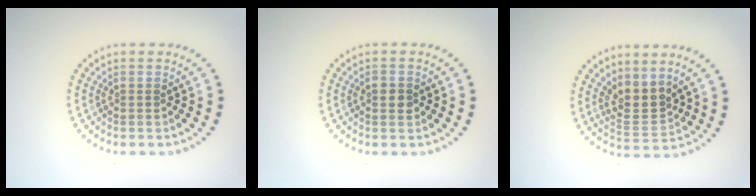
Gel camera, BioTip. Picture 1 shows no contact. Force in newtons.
{"total": 1.3, "press": 1.3, "slide": 0.0}
{"total": 2.9, "press": 2.5, "slide": 1.5}